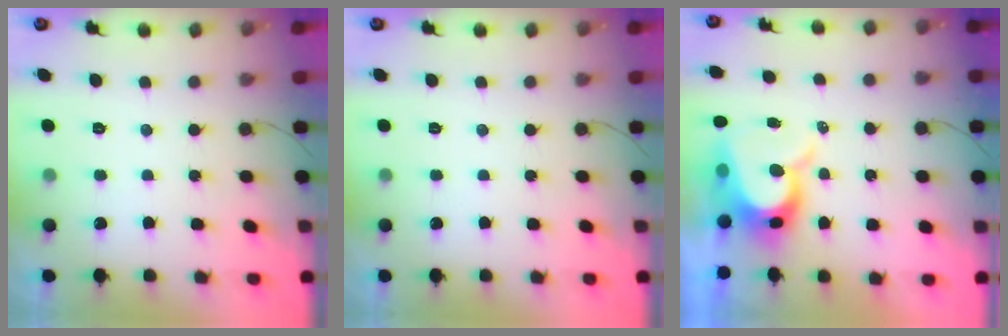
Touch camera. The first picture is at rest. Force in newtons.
{"total": 0.0}
{"total": 10.3, "press": 10.3, "slide": 0.9}